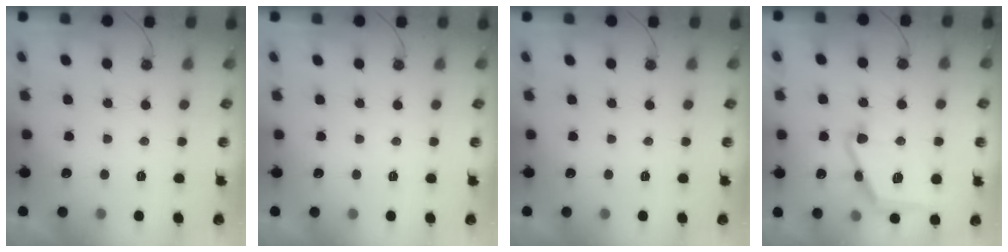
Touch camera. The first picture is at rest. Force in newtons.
{"total": 0.0}
{"total": 0.0}
{"total": 16.7, "press": 16.7, "slide": 0.5}